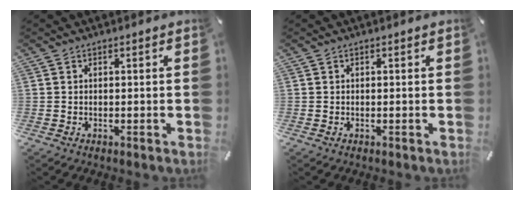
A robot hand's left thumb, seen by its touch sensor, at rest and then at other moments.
{"total": 0.0}